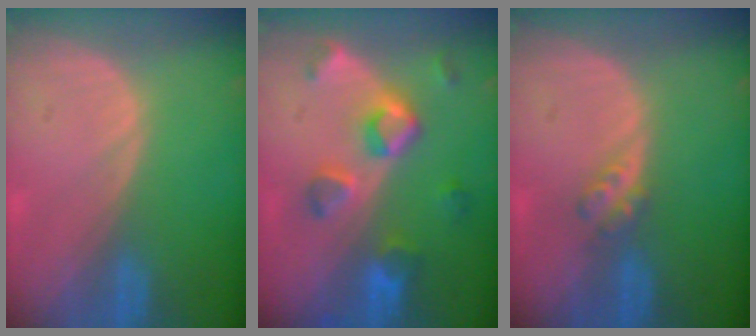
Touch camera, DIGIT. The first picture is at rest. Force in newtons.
{"total": 7.7, "press": 7.0, "slide": 3.2}
{"total": 2.7, "press": 2.3, "slide": 1.3}